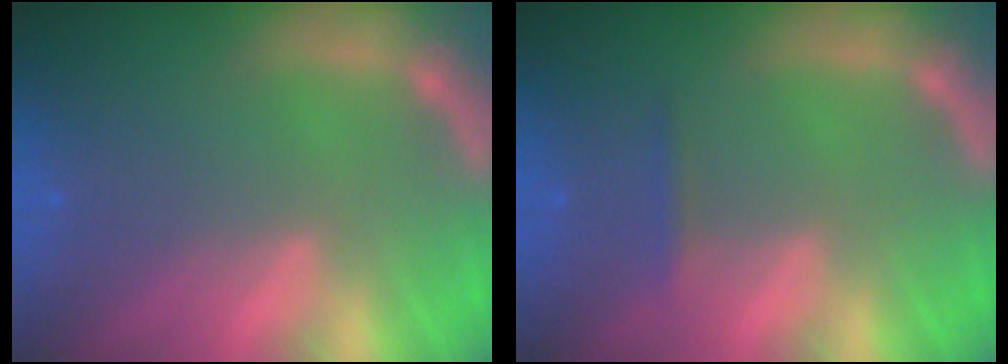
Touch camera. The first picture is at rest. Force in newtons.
{"total": 0.9}